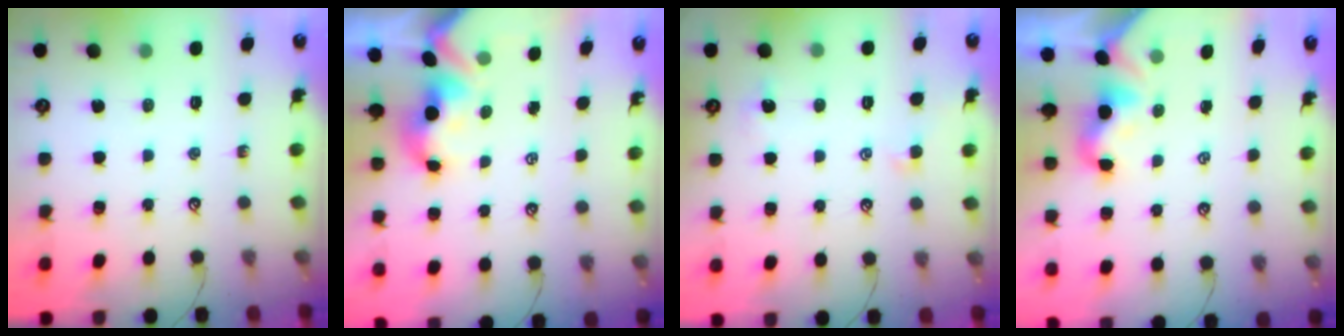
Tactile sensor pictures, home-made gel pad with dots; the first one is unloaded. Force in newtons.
{"total": 1.7, "press": 1.5, "slide": 0.7}
{"total": 0.0}
{"total": 2.0, "press": 2.0, "slide": 0.4}